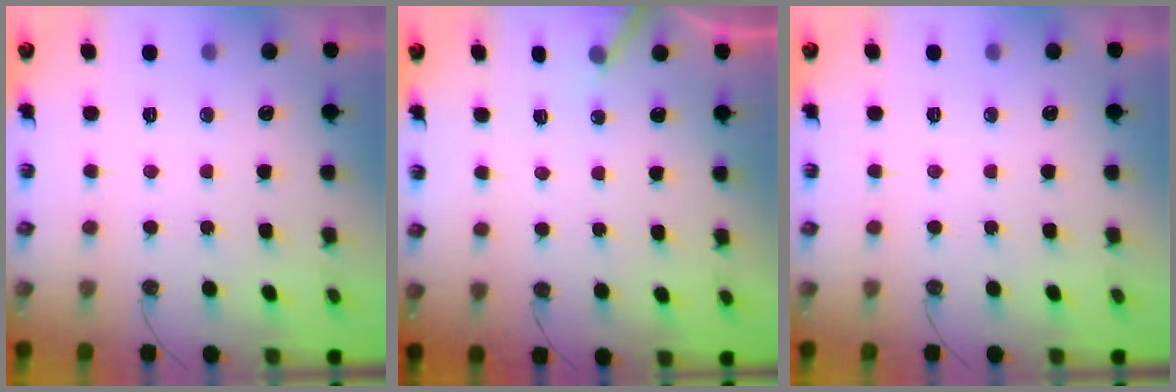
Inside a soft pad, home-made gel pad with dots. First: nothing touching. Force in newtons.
{"total": 4.8, "press": 4.8, "slide": 0.3}
{"total": 0.0}